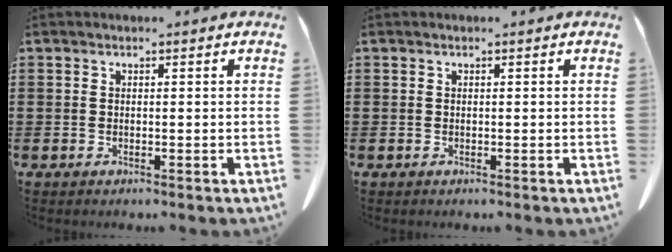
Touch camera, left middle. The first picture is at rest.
{"total": 0.0}